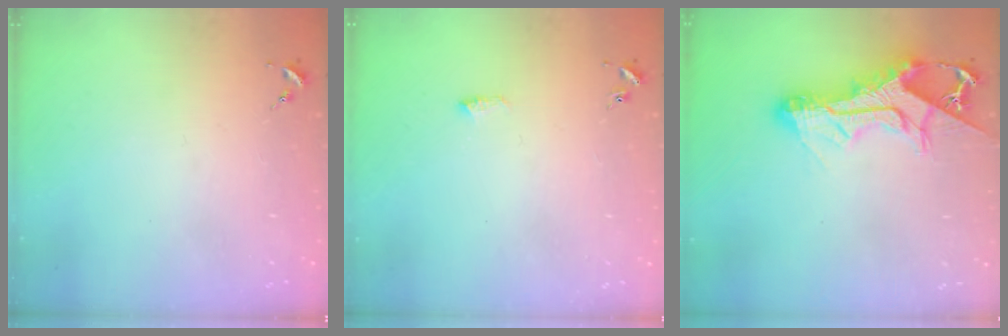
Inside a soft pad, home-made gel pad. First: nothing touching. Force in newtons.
{"total": 4.8, "press": 4.7, "slide": 0.6}
{"total": 16.2, "press": 16.1, "slide": 1.6}